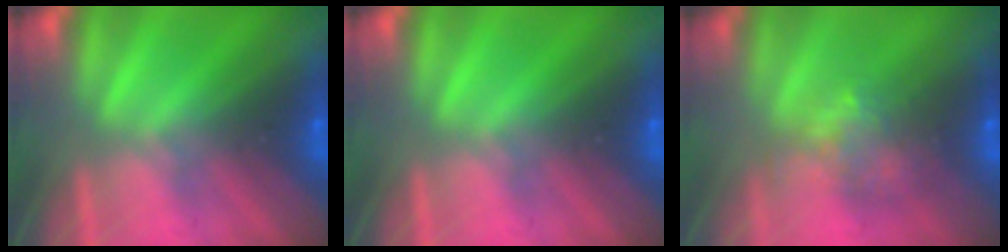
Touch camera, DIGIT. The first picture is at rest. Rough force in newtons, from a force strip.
{"total": 0.0}
{"total": 4.3}